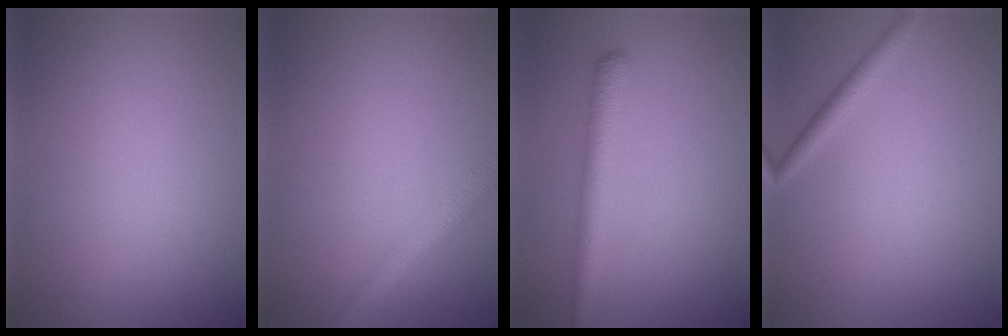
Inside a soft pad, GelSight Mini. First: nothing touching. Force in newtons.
{"total": 2.7, "press": 2.7, "slide": 0.1}
{"total": 3.0, "press": 3.0, "slide": 0.2}
{"total": 1.4, "press": 1.4, "slide": 0.1}